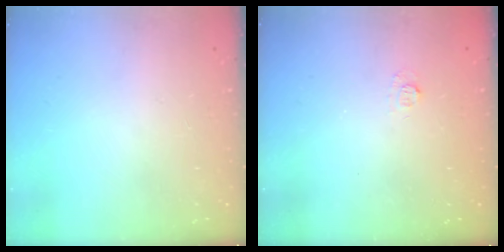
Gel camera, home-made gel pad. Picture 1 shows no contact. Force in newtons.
{"total": 2.7, "press": 2.5, "slide": 0.9}